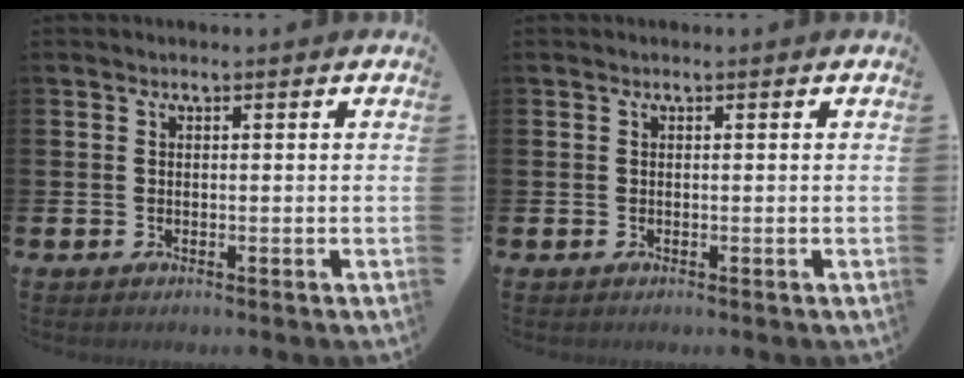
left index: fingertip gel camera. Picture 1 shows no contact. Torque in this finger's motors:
{"motor_torque": [0.00, 0.00, 0.00, -0.01]}